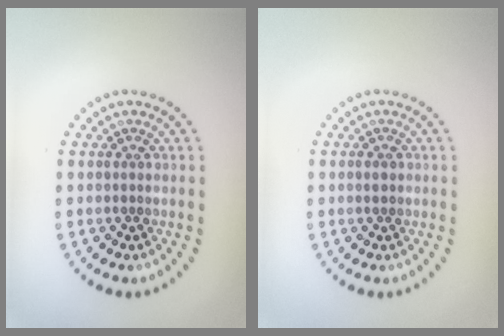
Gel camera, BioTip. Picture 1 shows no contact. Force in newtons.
{"total": 1.0, "press": 1.0, "slide": 0.0}